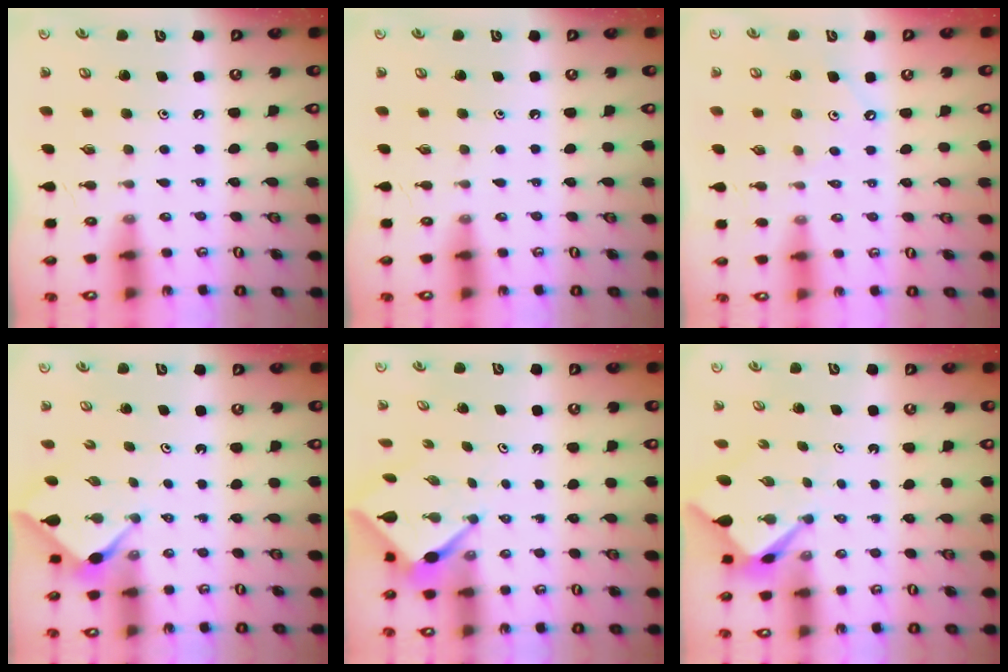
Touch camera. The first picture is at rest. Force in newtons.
{"total": 0.0}
{"total": 3.4, "press": 3.4, "slide": 0.5}
{"total": 2.8, "press": 2.8, "slide": 0.4}
{"total": 3.3, "press": 3.3, "slide": 0.2}
{"total": 2.6, "press": 2.6, "slide": 0.3}